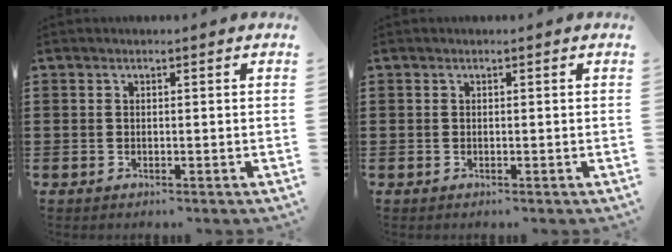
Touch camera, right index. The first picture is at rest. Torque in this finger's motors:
{"motor_torque": [0.00, 0.00, 0.00, 0.00]}